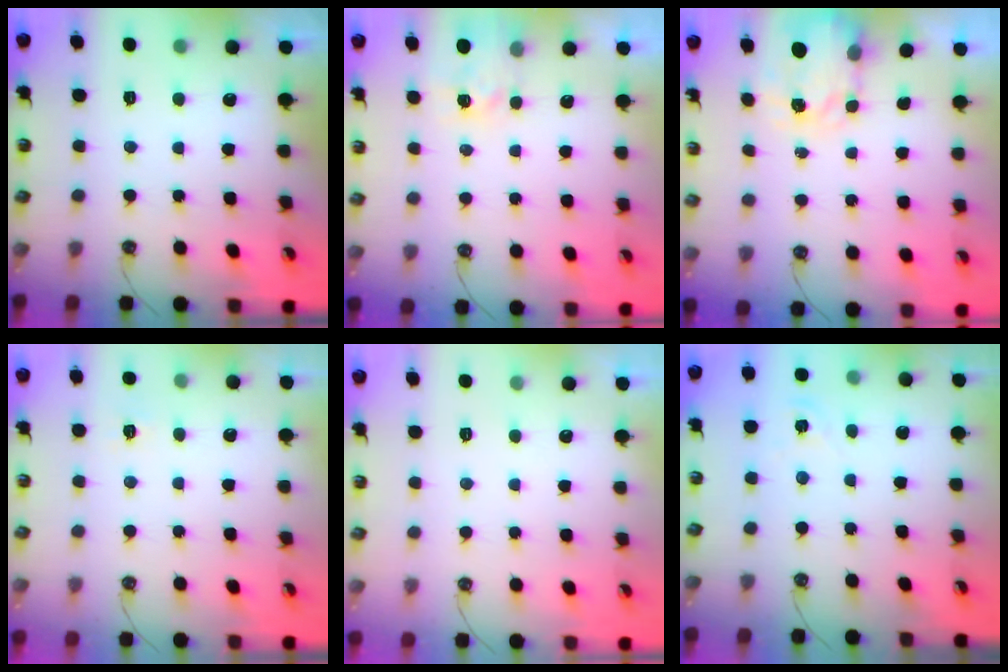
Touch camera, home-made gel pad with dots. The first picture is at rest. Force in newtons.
{"total": 4.2, "press": 4.2, "slide": 0.5}
{"total": 3.5, "press": 3.5, "slide": 0.4}
{"total": 4.9, "press": 4.8, "slide": 0.5}
{"total": 0.5, "press": 0.5, "slide": 0.2}
{"total": 1.3, "press": 1.3, "slide": 0.2}